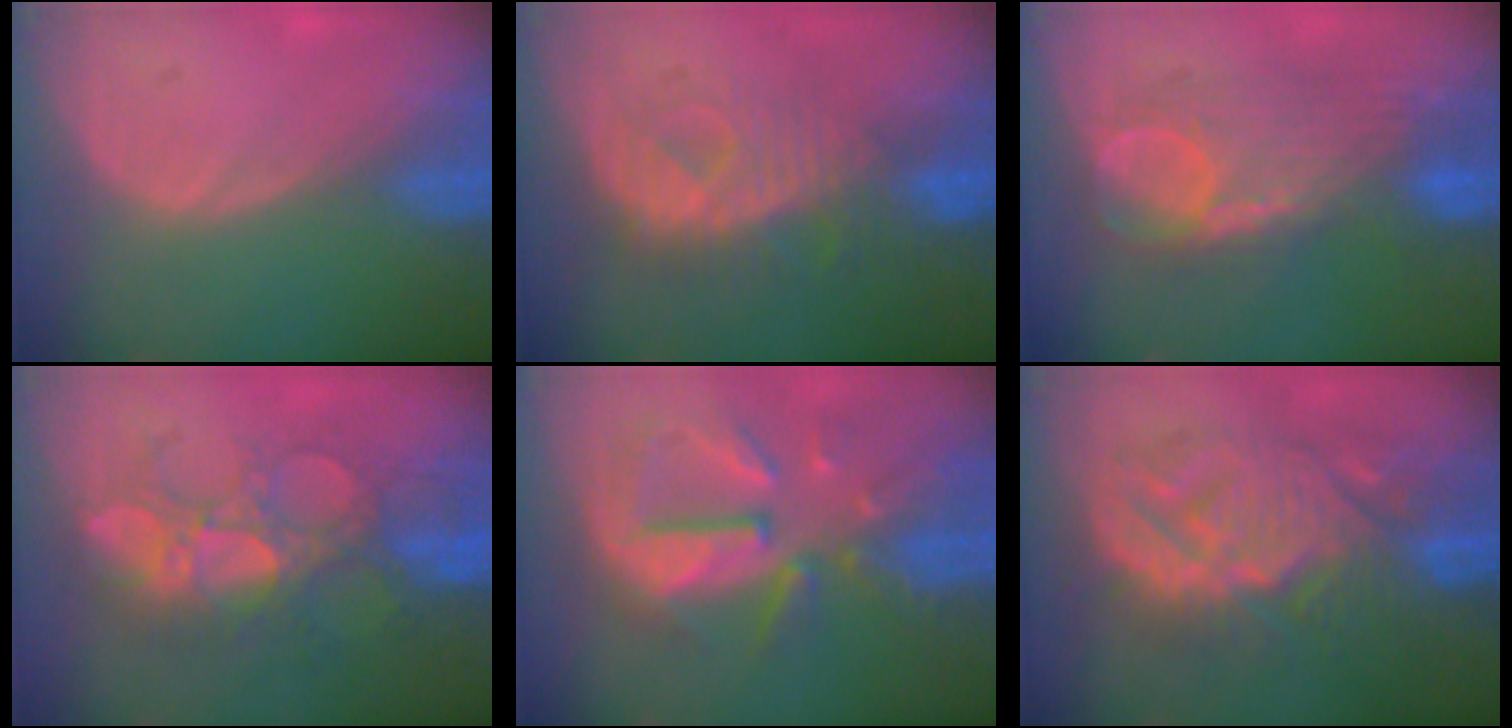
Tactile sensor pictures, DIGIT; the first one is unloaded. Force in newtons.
{"total": 8.1, "press": 7.9, "slide": 2.0}
{"total": 8.3, "press": 8.3, "slide": 0.2}
{"total": 9.8, "press": 9.2, "slide": 3.4}
{"total": 10.2, "press": 9.3, "slide": 4.2}
{"total": 11.5, "press": 11.5, "slide": 1.0}